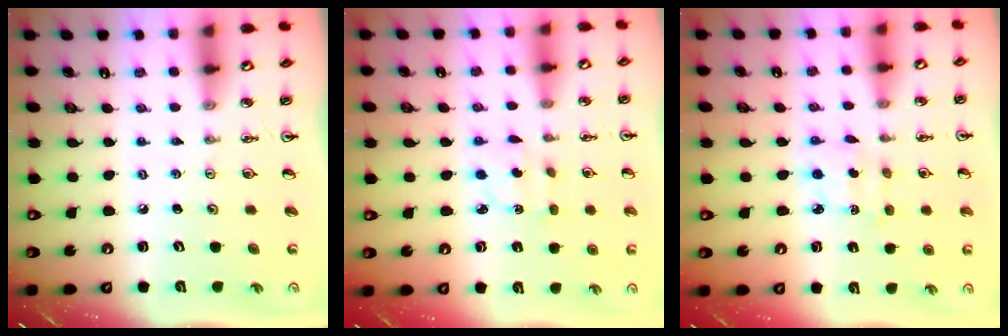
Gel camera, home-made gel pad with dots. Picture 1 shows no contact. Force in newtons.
{"total": 2.3, "press": 2.2, "slide": 0.6}
{"total": 2.9, "press": 2.9, "slide": 0.6}